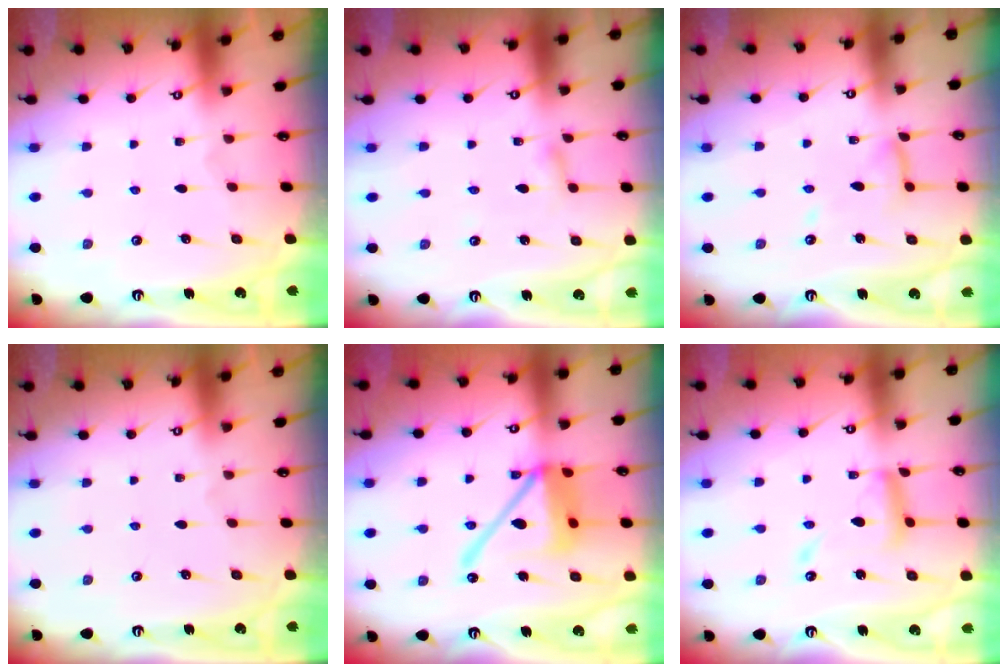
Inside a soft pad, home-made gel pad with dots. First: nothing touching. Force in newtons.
{"total": 2.7, "press": 2.7, "slide": 0.2}
{"total": 10.2, "press": 10.1, "slide": 0.8}
{"total": 0.0}
{"total": 16.6, "press": 16.5, "slide": 1.7}
{"total": 12.6, "press": 12.5, "slide": 1.1}